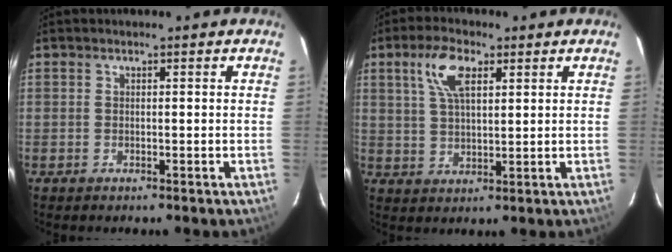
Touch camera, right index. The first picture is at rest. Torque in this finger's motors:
{"motor_torque": [0.54, 0.08, 0.36, 0.09]}